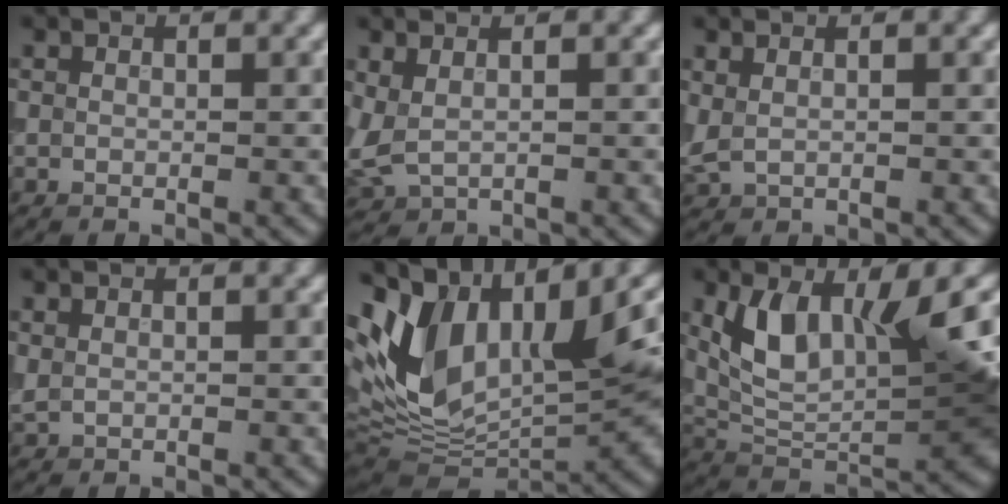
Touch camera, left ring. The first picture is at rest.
{"total": 2.3, "force": [0.9, 1.4, 1.6], "torque": [-0.044, -0.003, 0.029]}
{"total": 1.3, "force": [0.7, 0.7, 0.8], "torque": [-0.018, -0.001, 0.020]}
{"total": 0.5, "force": [0.3, 0.3, 0.3], "torque": [-0.007, 0.000, 0.010]}
{"total": 15.5, "force": [3.1, 8.9, 12.3], "torque": [-0.241, 0.013, 0.060]}
{"total": 10.2, "force": [2.6, 4.7, 8.7], "torque": [-0.161, -0.006, 0.048]}